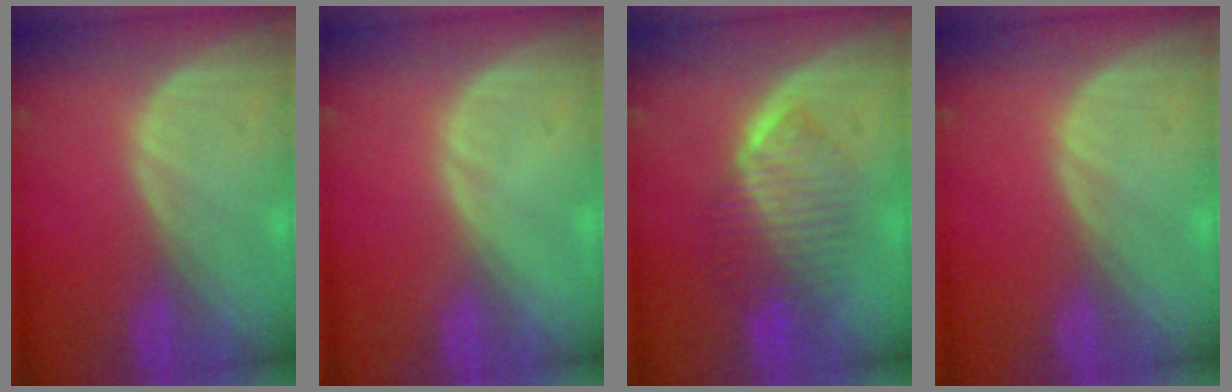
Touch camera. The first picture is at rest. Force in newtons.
{"total": 0.0}
{"total": 6.6, "press": 6.5, "slide": 1.0}
{"total": 0.0}